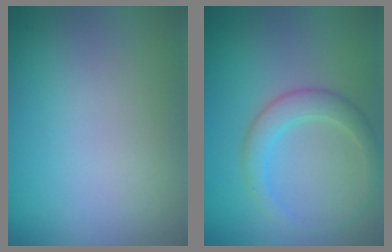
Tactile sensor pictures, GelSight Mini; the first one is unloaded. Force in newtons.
{"total": 2.8, "press": 2.8, "slide": 0.0}